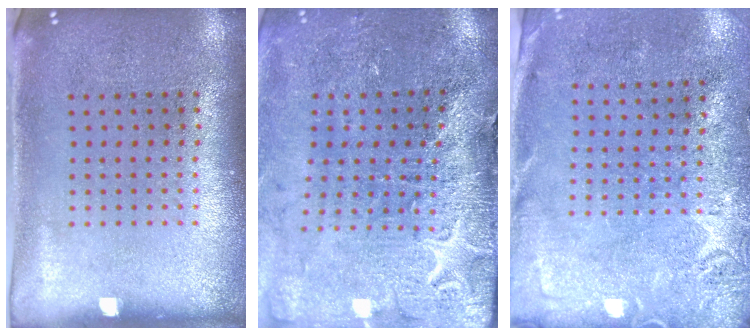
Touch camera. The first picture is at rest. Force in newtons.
{"total": 3.4, "press": 3.3, "slide": 0.6}
{"total": 2.7, "press": 2.2, "slide": 1.6}